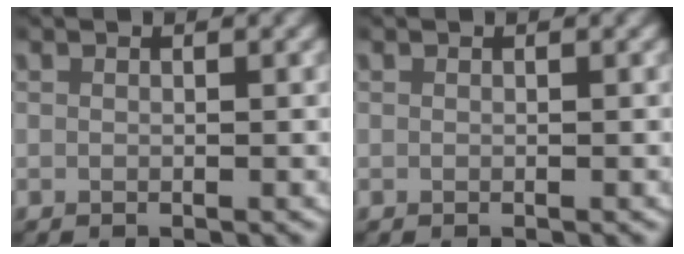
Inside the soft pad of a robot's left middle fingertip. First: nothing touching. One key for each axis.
{"total": 0.0}